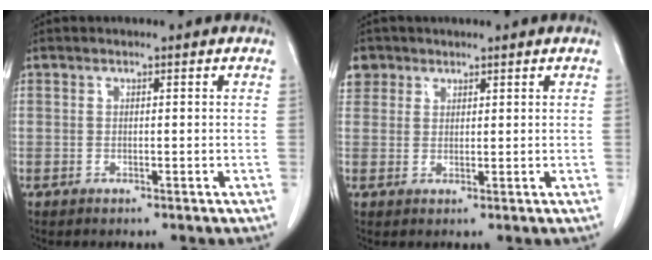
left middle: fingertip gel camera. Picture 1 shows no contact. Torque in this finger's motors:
{"motor_torque": [0.53, -0.52, 0.12, 0.02]}